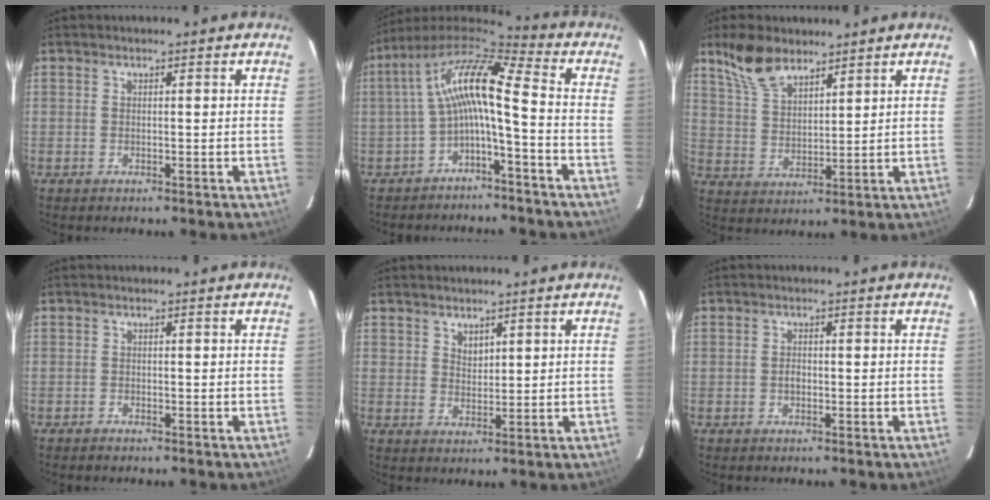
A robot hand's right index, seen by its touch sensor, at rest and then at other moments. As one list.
[{"total": 12.3, "force": [-1.6, 2.4, 11.9], "torque": [-0.241, 0.024, -0.036]}, {"total": 9.2, "force": [6.8, 4.0, 4.6], "torque": [-0.093, 0.020, 0.139]}, {"total": 0.7, "force": [-0.7, 0.1, 0.1], "torque": [-0.006, -0.001, -0.012]}, {"total": 2.5, "force": [1.8, 1.5, 0.8], "torque": [-0.008, 0.001, 0.034]}, {"total": 1.1, "force": [-0.4, 0.8, 0.7], "torque": [-0.012, 0.002, -0.007]}]